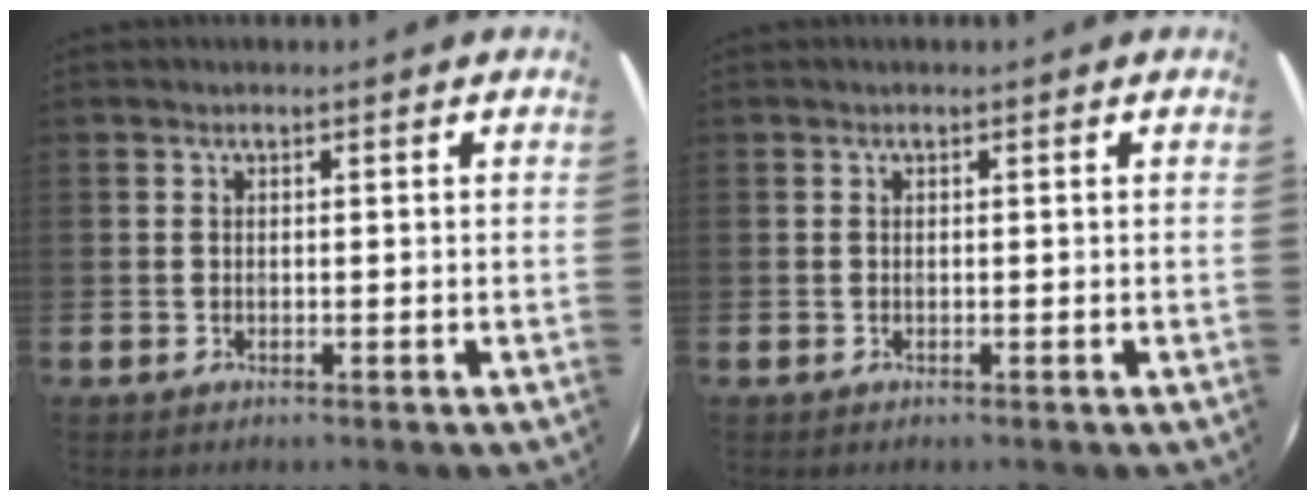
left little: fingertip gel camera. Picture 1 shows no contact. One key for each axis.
{"total": 0.0}